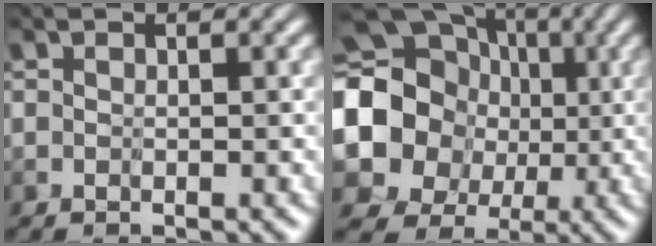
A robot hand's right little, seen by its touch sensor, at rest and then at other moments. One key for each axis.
{"total": 15.8, "fx": 2.1, "fy": 14.3, "fz": 6.3, "tx": -0.177, "ty": 0.012, "tz": 0.004}